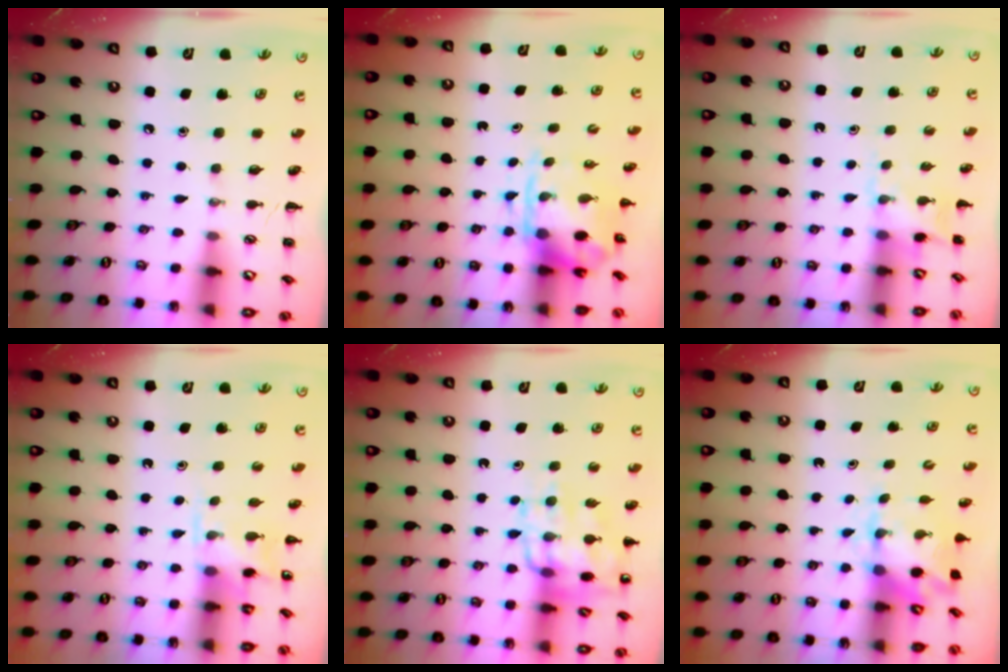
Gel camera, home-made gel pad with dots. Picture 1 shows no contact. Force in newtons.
{"total": 3.7, "press": 3.6, "slide": 0.9}
{"total": 3.8, "press": 3.6, "slide": 1.1}
{"total": 5.1, "press": 4.9, "slide": 1.5}
{"total": 13.1, "press": 12.9, "slide": 2.6}
{"total": 2.5, "press": 2.3, "slide": 1.0}